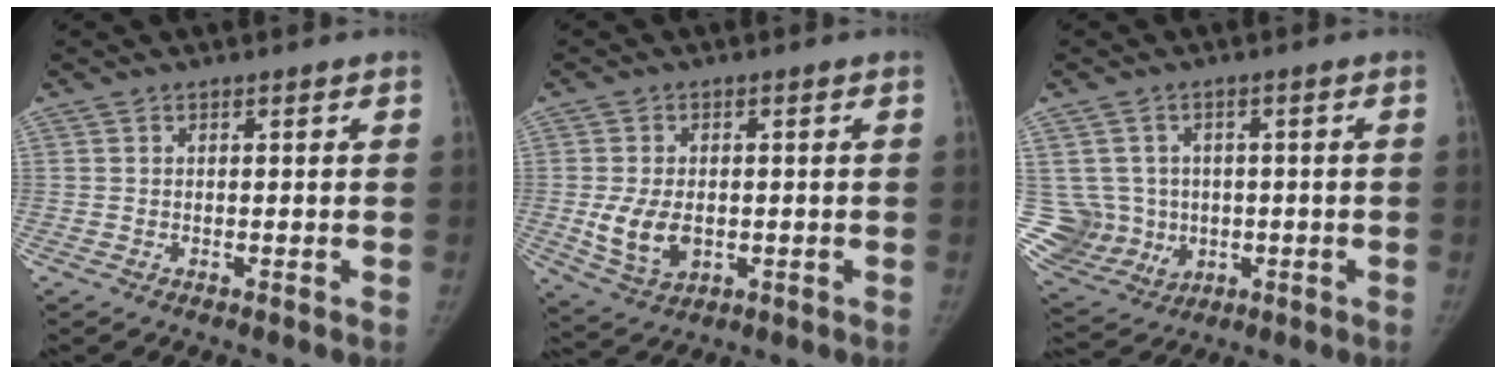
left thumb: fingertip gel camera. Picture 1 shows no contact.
{"total": 7.8, "force": [-0.8, 5.2, 5.8], "torque": [-0.102, -0.010, -0.003]}
{"total": 11.6, "force": [0.1, 11.1, 3.6], "torque": [-0.062, 0.015, 0.027]}